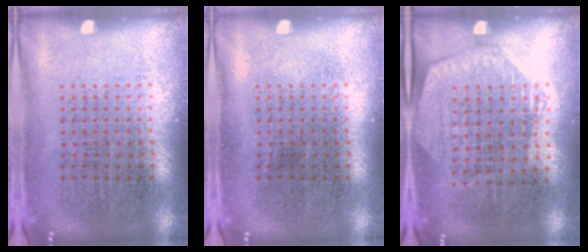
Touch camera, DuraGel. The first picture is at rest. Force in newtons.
{"total": 0.0}
{"total": 1.4, "press": 1.3, "slide": 0.6}